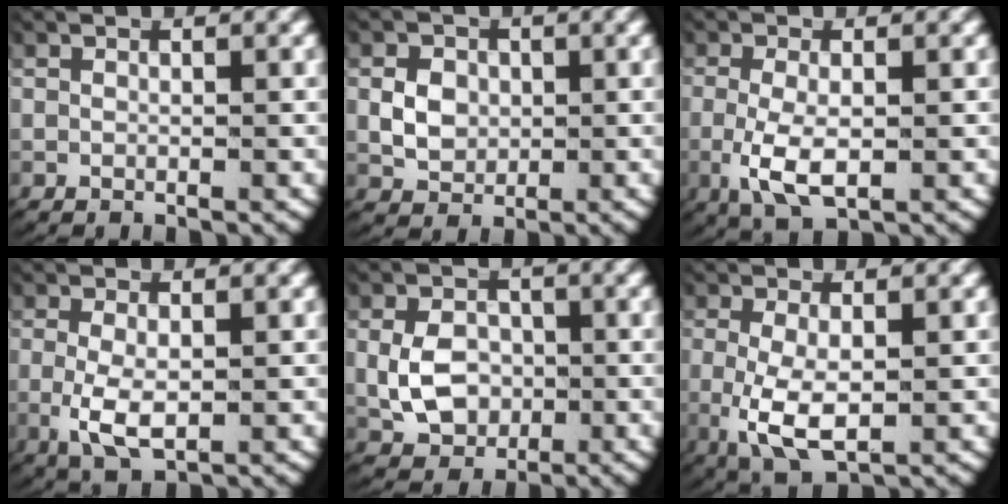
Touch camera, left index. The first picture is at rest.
{"total": 2.8, "force": [0.0, 2.4, 1.5], "torque": [-0.026, -0.008, 0.011]}
{"total": 4.5, "force": [-1.1, 2.2, 3.8], "torque": [-0.084, -0.013, -0.012]}
{"total": 4.3, "force": [-0.9, 2.3, 3.5], "torque": [-0.081, -0.015, -0.007]}
{"total": 4.7, "force": [-0.6, 3.9, 2.6], "torque": [-0.053, -0.016, -0.003]}
{"total": 5.8, "force": [-1.4, 3.1, 4.6], "torque": [-0.107, -0.021, -0.010]}